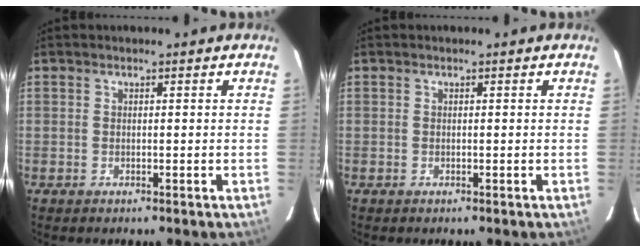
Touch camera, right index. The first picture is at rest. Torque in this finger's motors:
{"motor_torque": [0.01, -0.01, 0.01, 0.00]}